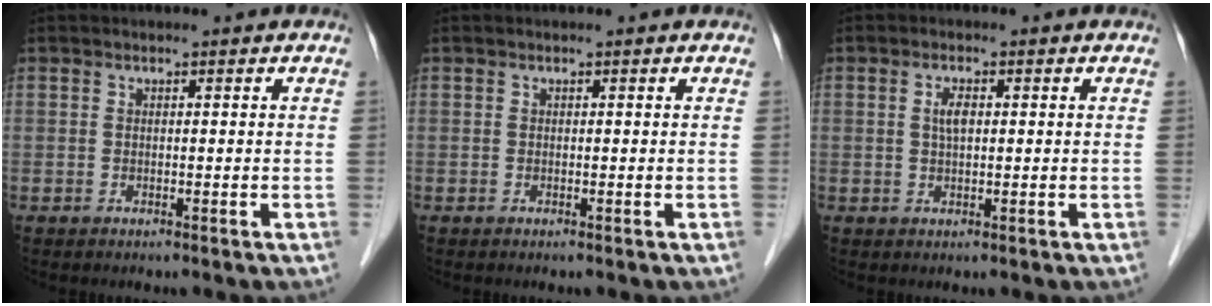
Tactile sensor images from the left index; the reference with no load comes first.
{"total": 0.0}
{"total": 2.2, "force": [0.4, 0.8, 2.0], "torque": [-0.041, 0.006, 0.008]}